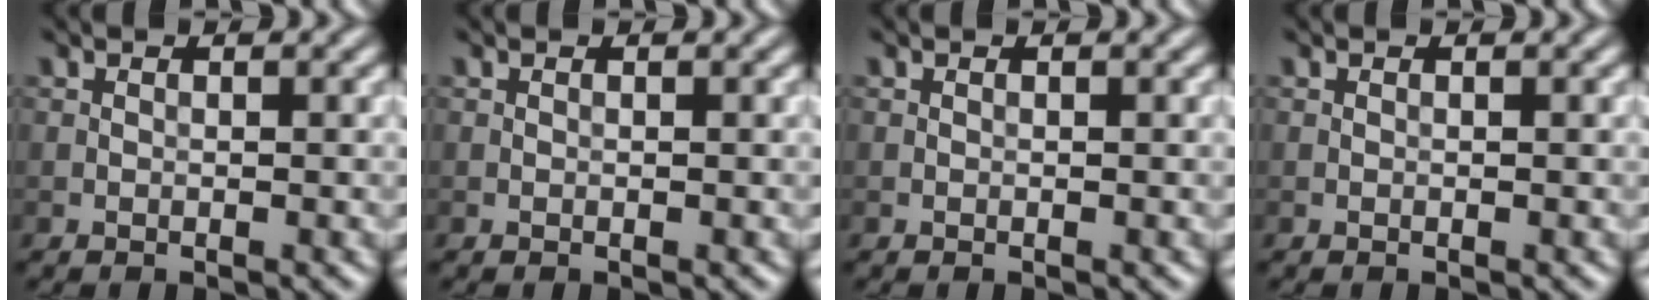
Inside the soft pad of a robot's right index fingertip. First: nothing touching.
{"total": 0.0}
{"total": 0.0}
{"total": 0.0}